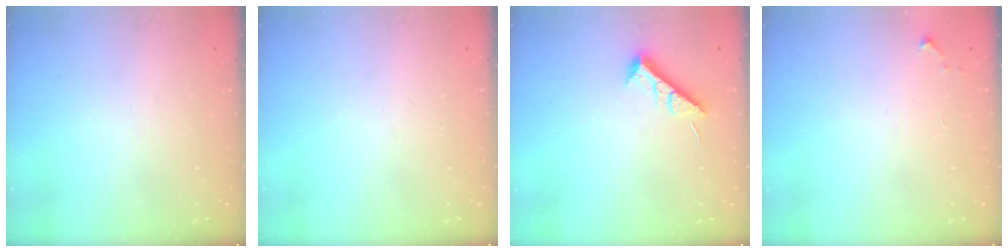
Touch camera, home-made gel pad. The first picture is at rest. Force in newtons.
{"total": 0.0}
{"total": 7.3, "press": 7.3, "slide": 0.6}
{"total": 2.6, "press": 2.6, "slide": 0.4}